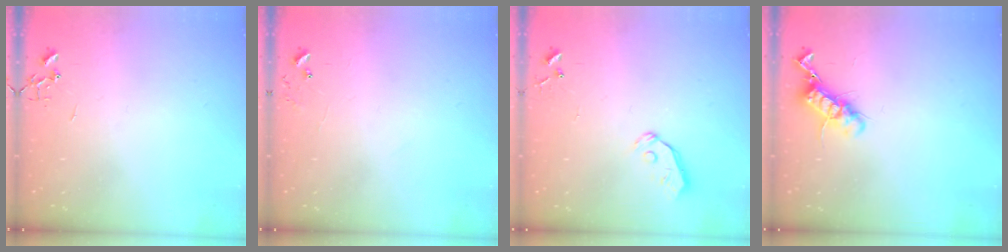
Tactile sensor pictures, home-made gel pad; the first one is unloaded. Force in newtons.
{"total": 6.3, "press": 6.3, "slide": 0.5}
{"total": 5.3, "press": 5.3, "slide": 0.4}
{"total": 12.2, "press": 12.2, "slide": 0.6}